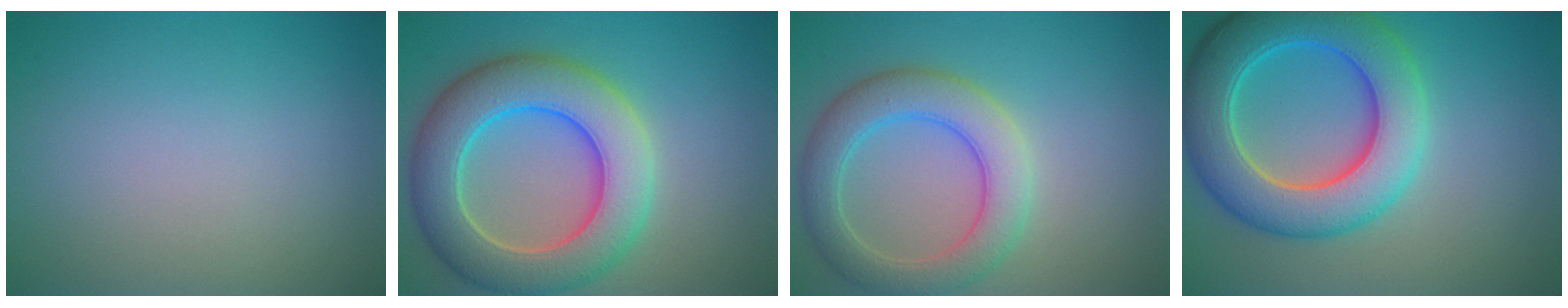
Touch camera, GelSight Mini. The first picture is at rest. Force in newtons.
{"total": 9.2, "press": 9.2, "slide": 0.6}
{"total": 5.6, "press": 5.6, "slide": 0.7}
{"total": 9.5, "press": 9.5, "slide": 0.2}